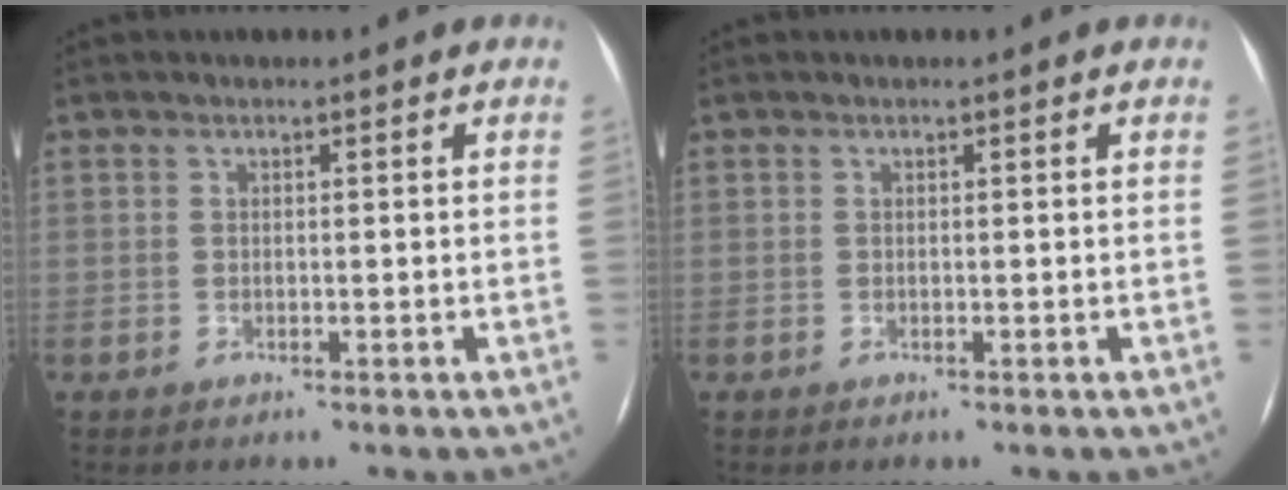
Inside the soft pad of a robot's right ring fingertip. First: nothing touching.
{"total": 0.0}